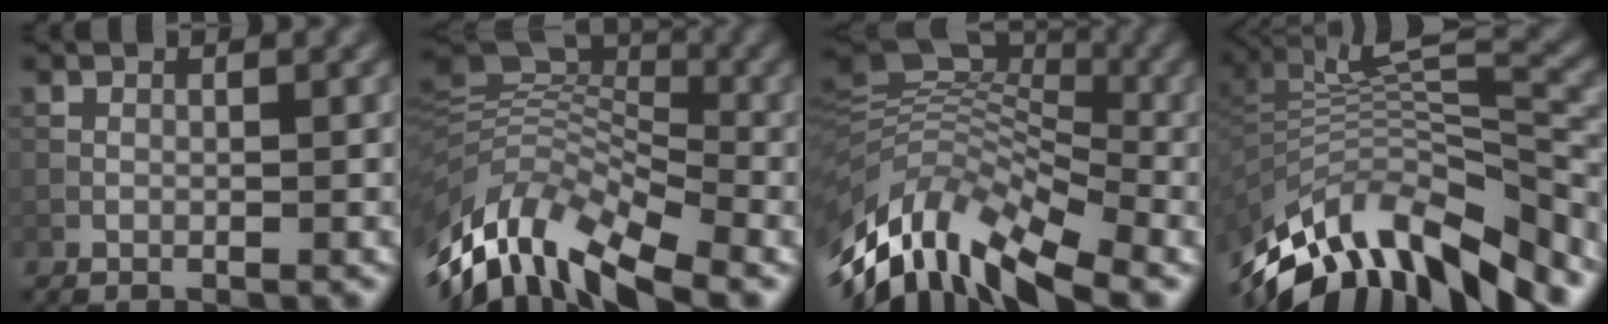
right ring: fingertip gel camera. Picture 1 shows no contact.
{"total": 12.1, "force": [-5.9, 5.9, 8.7], "torque": [-0.190, 0.000, -0.107]}
{"total": 12.9, "force": [-5.3, 6.7, 9.6], "torque": [-0.198, 0.000, -0.100]}
{"total": 11.4, "force": [-6.5, 4.6, 8.1], "torque": [-0.160, 0.025, -0.111]}